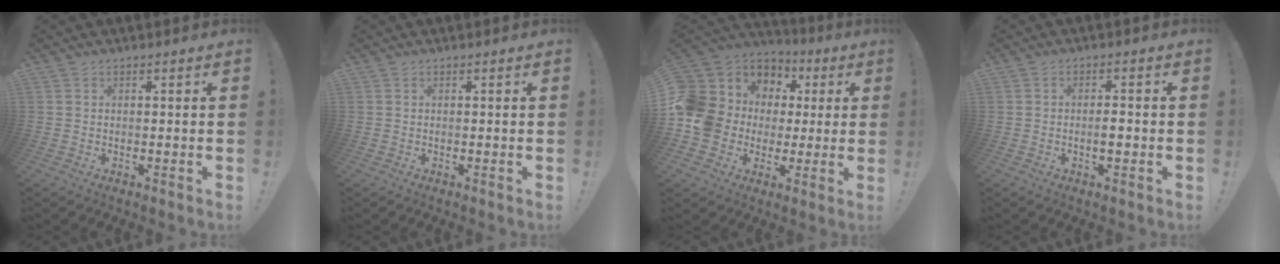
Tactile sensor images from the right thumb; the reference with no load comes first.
{"total": 0.0}
{"total": 12.4, "force": [1.1, 11.3, 5.1], "torque": [-0.095, -0.010, 0.042]}
{"total": 2.9, "force": [-0.8, 0.9, 2.7], "torque": [-0.029, -0.002, -0.018]}